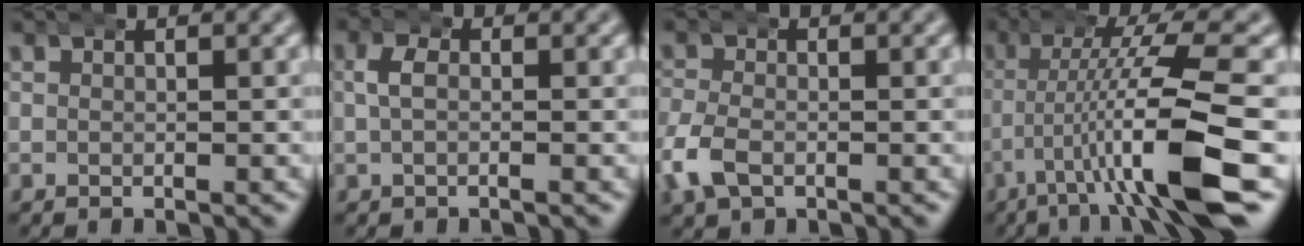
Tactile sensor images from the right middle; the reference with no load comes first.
{"total": 1.6, "force": [0.0, 0.7, 1.5], "torque": [-0.038, 0.003, -0.002]}
{"total": 3.3, "force": [-1.3, 2.3, 2.0], "torque": [-0.063, -0.005, -0.021]}
{"total": 10.2, "force": [-2.1, 1.5, 9.9], "torque": [-0.147, 0.000, -0.034]}